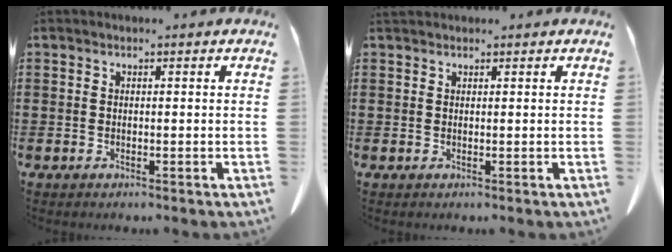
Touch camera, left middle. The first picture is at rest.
{"total": 0.8, "force": [0.7, 0.3, 0.1], "torque": [-0.005, 0.000, 0.015]}